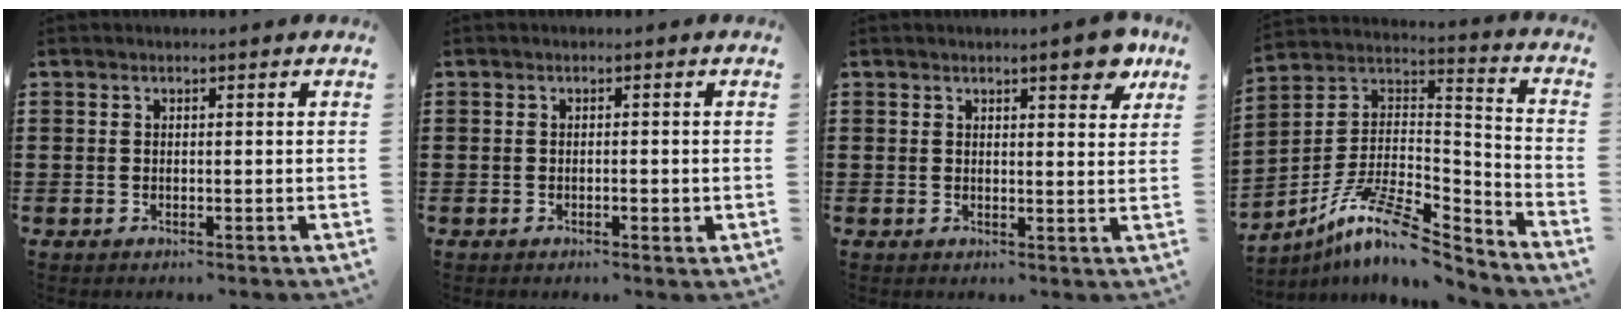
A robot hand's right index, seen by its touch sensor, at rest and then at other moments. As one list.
[{"total": 1.4, "force": [-0.5, 0.3, 1.3], "torque": [-0.024, -0.003, -0.008]}, {"total": 5.1, "force": [3.4, 1.3, 3.6], "torque": [-0.046, -0.005, 0.053]}, {"total": 11.8, "force": [-8.7, 3.2, 7.3], "torque": [-0.144, 0.018, -0.170]}]